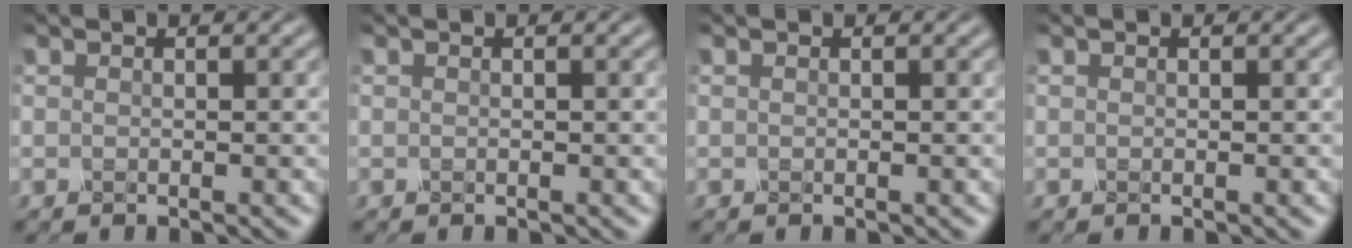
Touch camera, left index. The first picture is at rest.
{"total": 0.0}
{"total": 0.0}
{"total": 0.0}